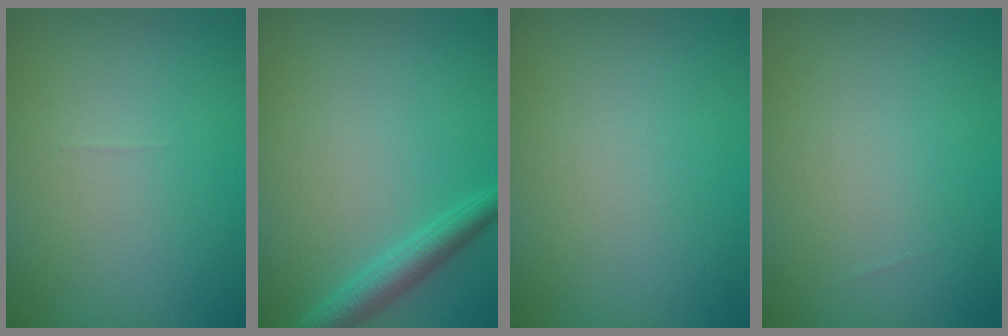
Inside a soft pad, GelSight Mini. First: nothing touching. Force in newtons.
{"total": 2.8, "press": 2.8, "slide": 0.1}
{"total": 0.0}
{"total": 0.0}